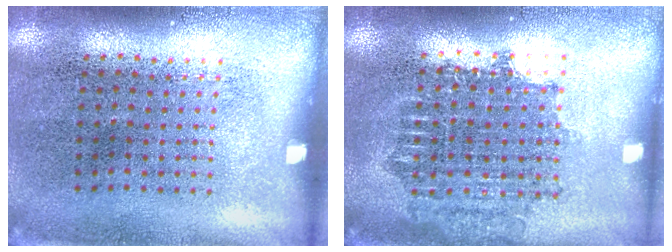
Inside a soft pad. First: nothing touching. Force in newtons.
{"total": 1.7, "press": 1.4, "slide": 1.0}